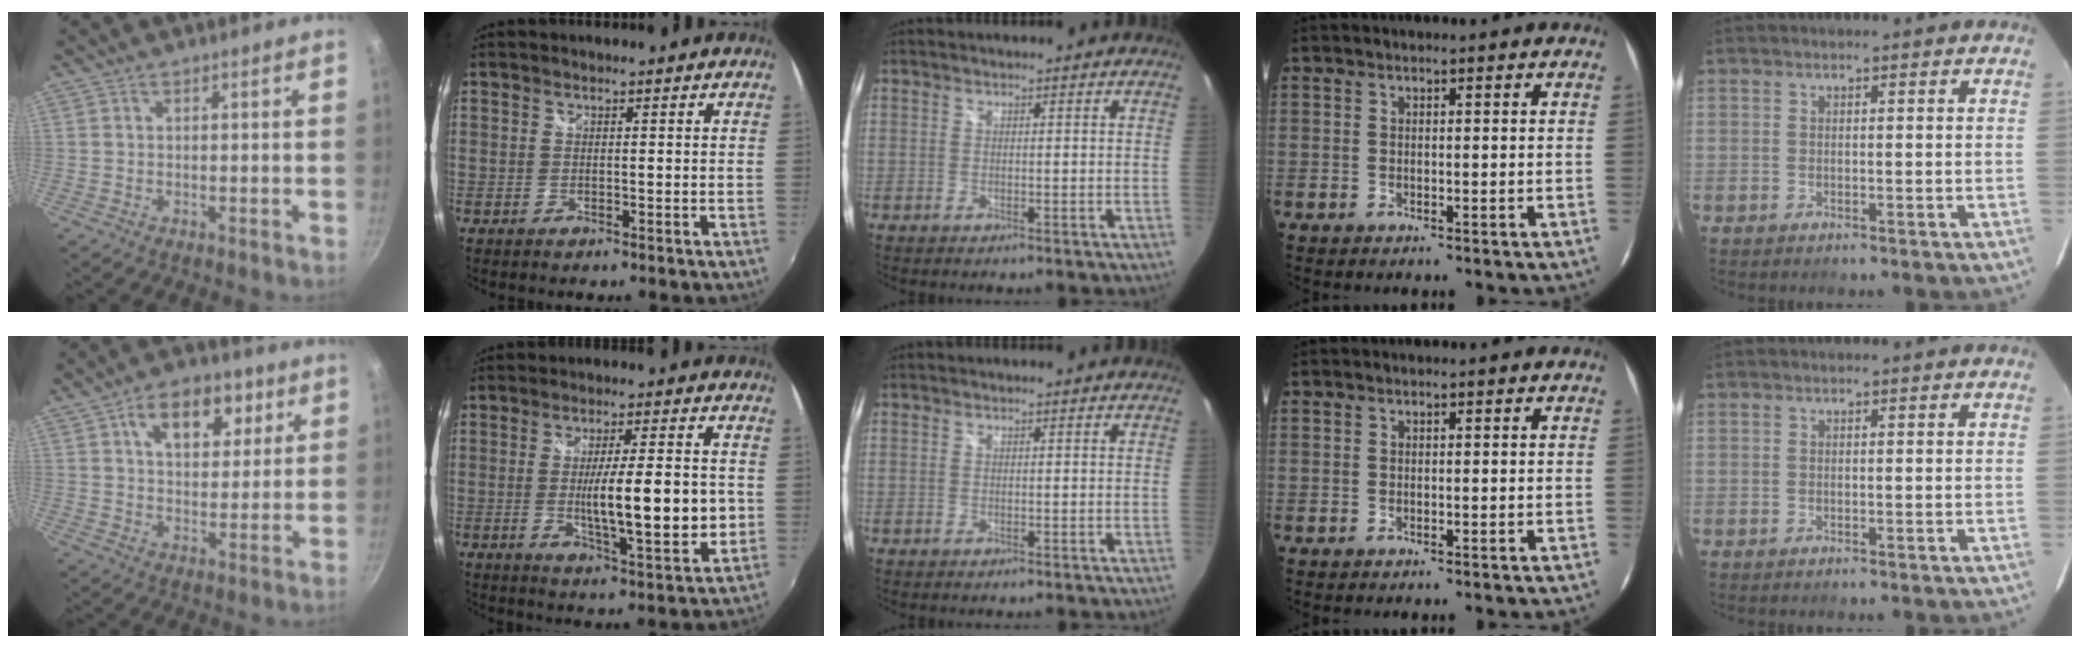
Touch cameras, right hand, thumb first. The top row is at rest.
{"thumb": {"total": 12.2, "force": [5.0, 7.6, 8.1], "torque": [-0.079, -0.011, 0.070]}, "index": {"total": 13.0, "force": [-1.1, 1.9, 12.8], "torque": [-0.205, -0.018, -0.010]}}